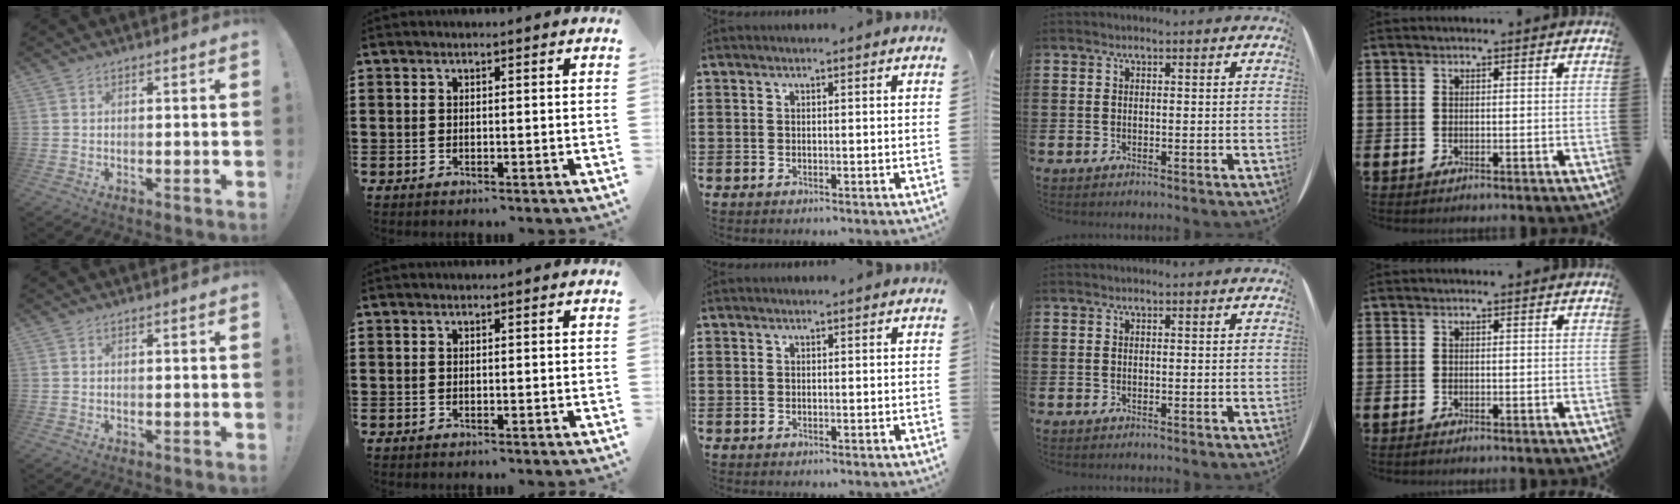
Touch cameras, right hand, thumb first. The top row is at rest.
{}